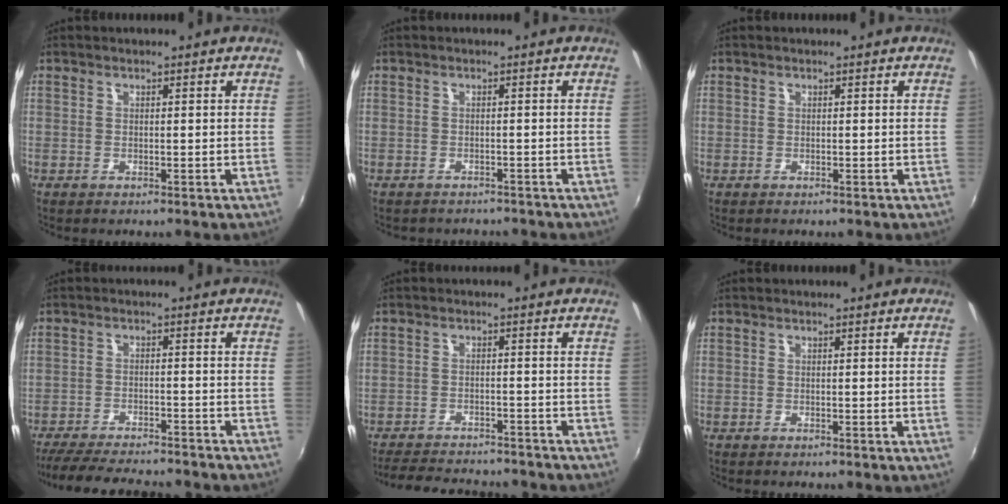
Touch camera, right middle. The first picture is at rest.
{"total": 3.6, "force": [-3.2, 1.3, 0.7], "torque": [-0.020, -0.012, -0.043]}
{"total": 0.0}
{"total": 15.5, "force": [-13.7, 2.4, 6.8], "torque": [-0.139, -0.025, -0.205]}
{"total": 13.5, "force": [-12.0, 3.4, 5.1], "torque": [-0.114, -0.013, -0.171]}
{"total": 0.8, "force": [0.1, -0.5, 0.6], "torque": [-0.002, -0.006, 0.001]}